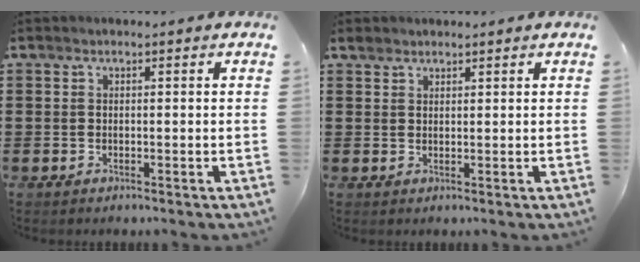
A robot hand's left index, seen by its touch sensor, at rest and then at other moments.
{"total": 1.5, "force": [1.4, 0.7, 0.1], "torque": [-0.005, 0.002, 0.028]}